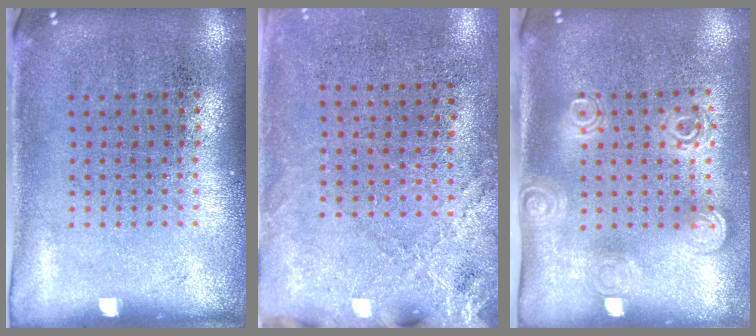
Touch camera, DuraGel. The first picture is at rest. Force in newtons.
{"total": 2.5, "press": 2.1, "slide": 1.3}
{"total": 1.9, "press": 1.4, "slide": 1.3}